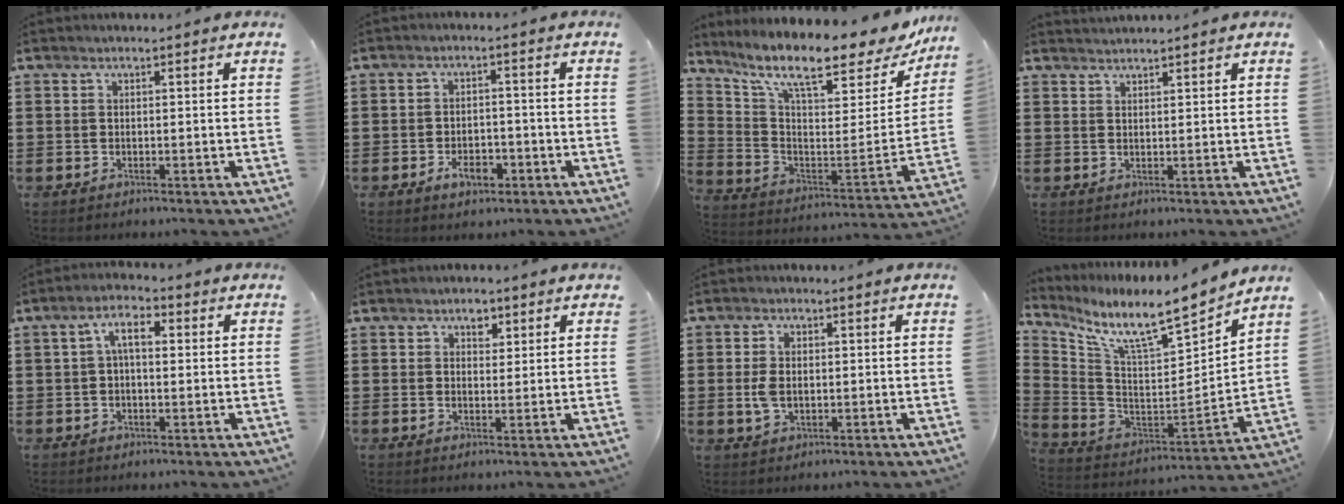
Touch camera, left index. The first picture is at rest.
{"total": 4.0, "force": [-2.3, 2.1, 2.5], "torque": [-0.041, 0.006, -0.041]}
{"total": 11.3, "force": [8.7, 2.5, 6.8], "torque": [-0.144, -0.065, 0.142]}
{"total": 1.2, "force": [1.2, -0.1, 0.0], "torque": [-0.002, -0.002, 0.024]}
{"total": 4.8, "force": [0.8, 2.1, 4.2], "torque": [-0.083, 0.016, 0.009]}
{"total": 2.7, "force": [1.7, 1.9, 1.0], "torque": [-0.009, 0.005, 0.025]}
{"total": 3.7, "force": [0.0, 2.3, 2.9], "torque": [-0.066, 0.005, -0.002]}
{"total": 9.7, "force": [7.7, 1.3, 5.8], "torque": [-0.137, -0.064, 0.124]}